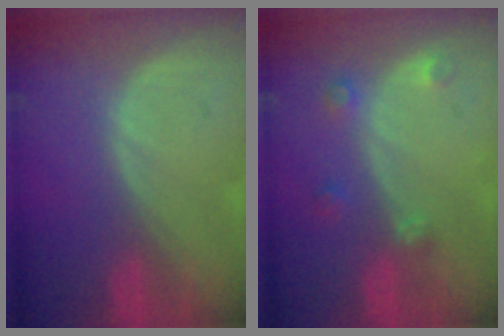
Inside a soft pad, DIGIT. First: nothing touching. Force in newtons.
{"total": 2.7, "press": 2.6, "slide": 0.4}